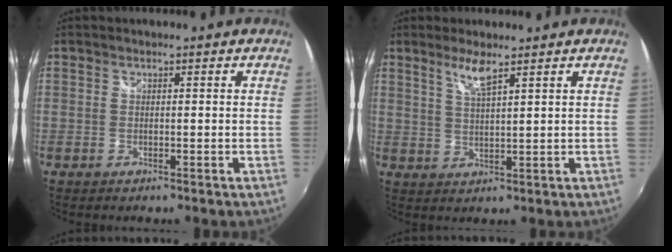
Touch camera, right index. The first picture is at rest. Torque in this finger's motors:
{"motor_torque": [0.20, 0.08, 0.11, 0.05]}